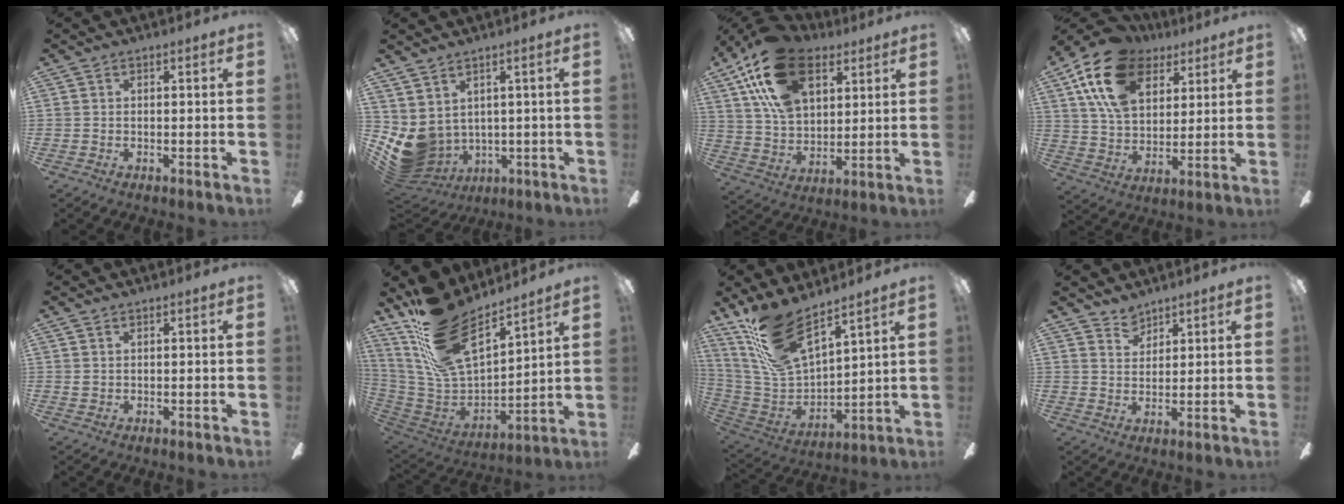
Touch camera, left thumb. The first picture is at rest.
{"total": 7.3, "force": [1.0, 6.4, 3.4], "torque": [-0.114, -0.027, 0.030]}
{"total": 21.1, "force": [10.9, 12.7, 12.8], "torque": [-0.257, -0.030, 0.197]}
{"total": 19.1, "force": [9.6, 12.5, 10.8], "torque": [-0.208, -0.026, 0.175]}
{"total": 0.8, "force": [0.4, 0.5, 0.4], "torque": [-0.011, 0.002, 0.008]}
{"total": 22.1, "force": [15.4, 10.0, 12.3], "torque": [-0.251, -0.100, 0.278]}
{"total": 19.0, "force": [13.8, 7.2, 10.9], "torque": [-0.244, -0.085, 0.250]}
{"total": 4.2, "force": [3.7, 2.0, 0.4], "torque": [-0.002, -0.017, 0.068]}